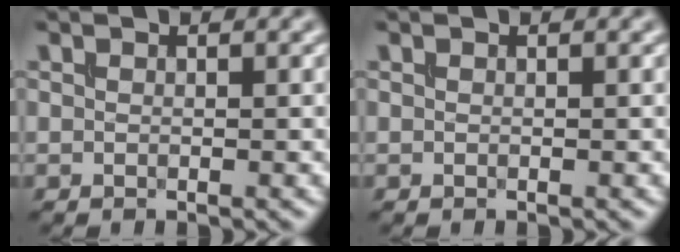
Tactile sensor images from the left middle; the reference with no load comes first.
{"total": 0.0}